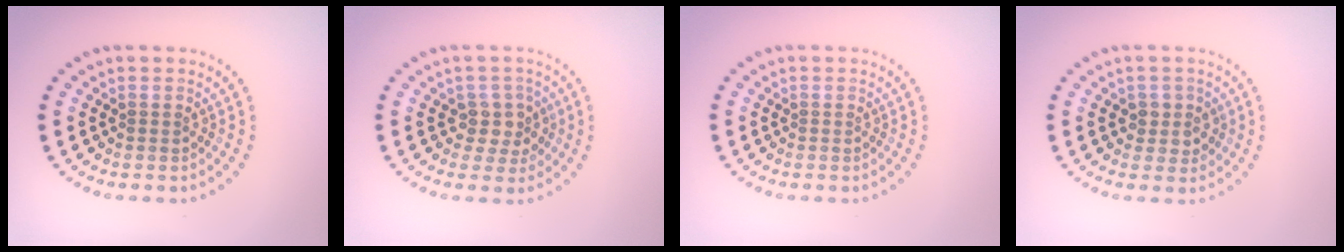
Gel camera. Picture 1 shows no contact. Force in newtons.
{"total": 2.3, "press": 1.9, "slide": 1.2}
{"total": 0.0}
{"total": 2.0, "press": 1.8, "slide": 0.7}